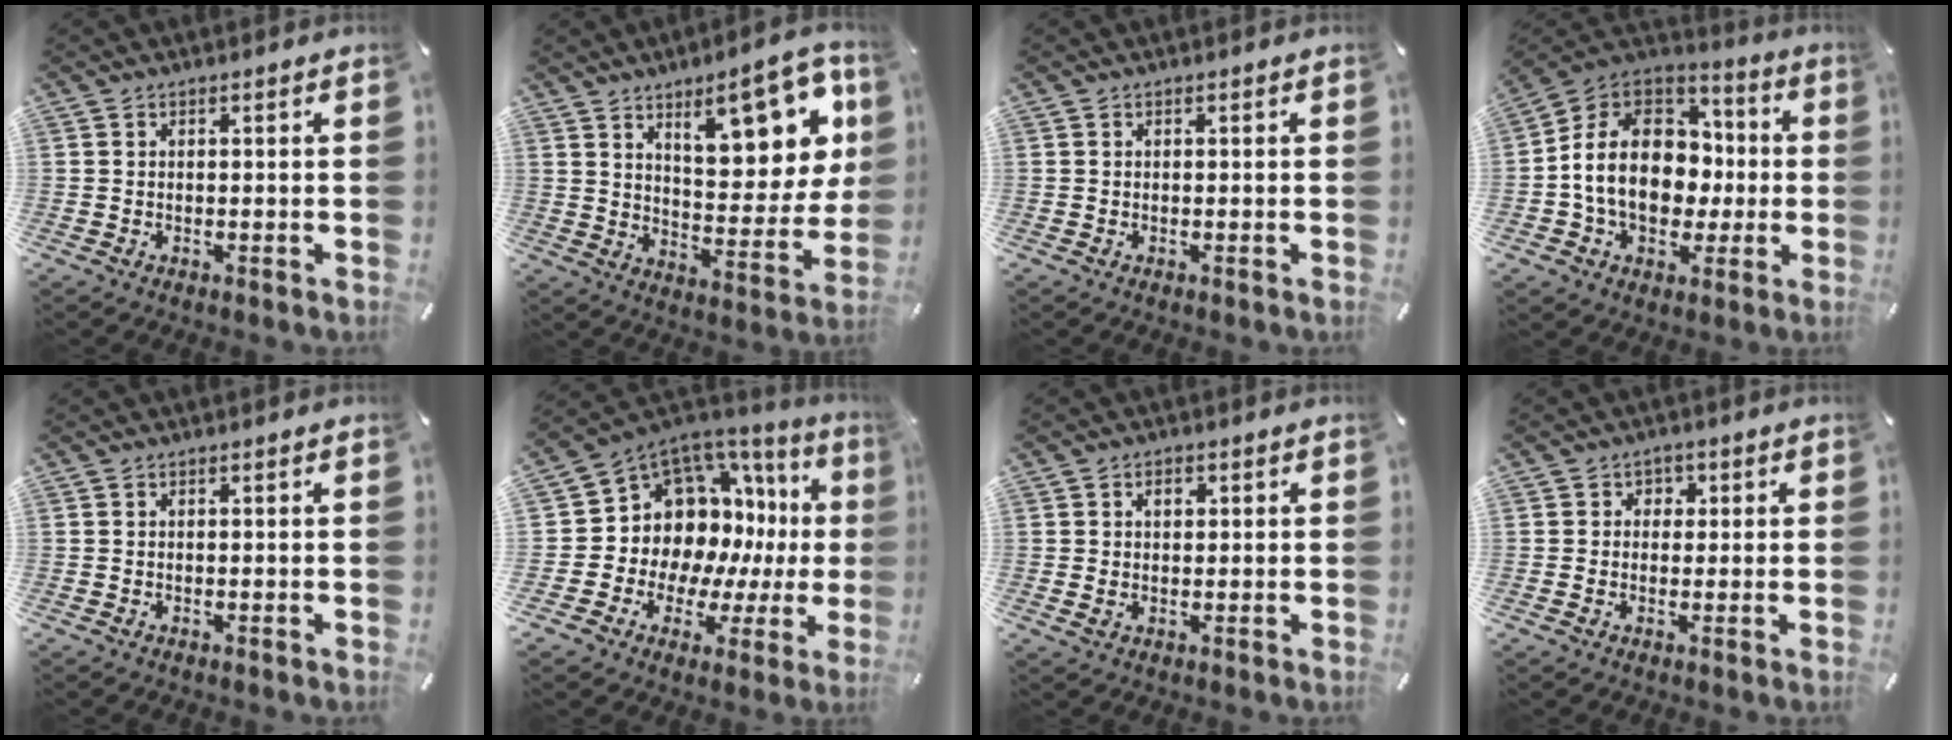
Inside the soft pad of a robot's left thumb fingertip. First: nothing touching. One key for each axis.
{"total": 17.4, "fx": 9.9, "fy": 7.3, "fz": 12.3, "tx": -0.153, "ty": -0.060, "tz": 0.160}
{"total": 0.0}
{"total": 16.7, "fx": -1.7, "fy": 13.7, "fz": 9.4, "tx": -0.197, "ty": 0.016, "tz": -0.028}
{"total": 0.0}
{"total": 12.3, "fx": 4.6, "fy": 10.5, "fz": 4.4, "tx": -0.068, "ty": -0.076, "tz": 0.101}
{"total": 3.0, "fx": 0.6, "fy": 2.2, "fz": 1.8, "tx": -0.015, "ty": -0.002, "tz": 0.004}
{"total": 2.8, "fx": -0.2, "fy": 2.6, "fz": 1.1, "tx": -0.009, "ty": 0.001, "tz": -0.010}